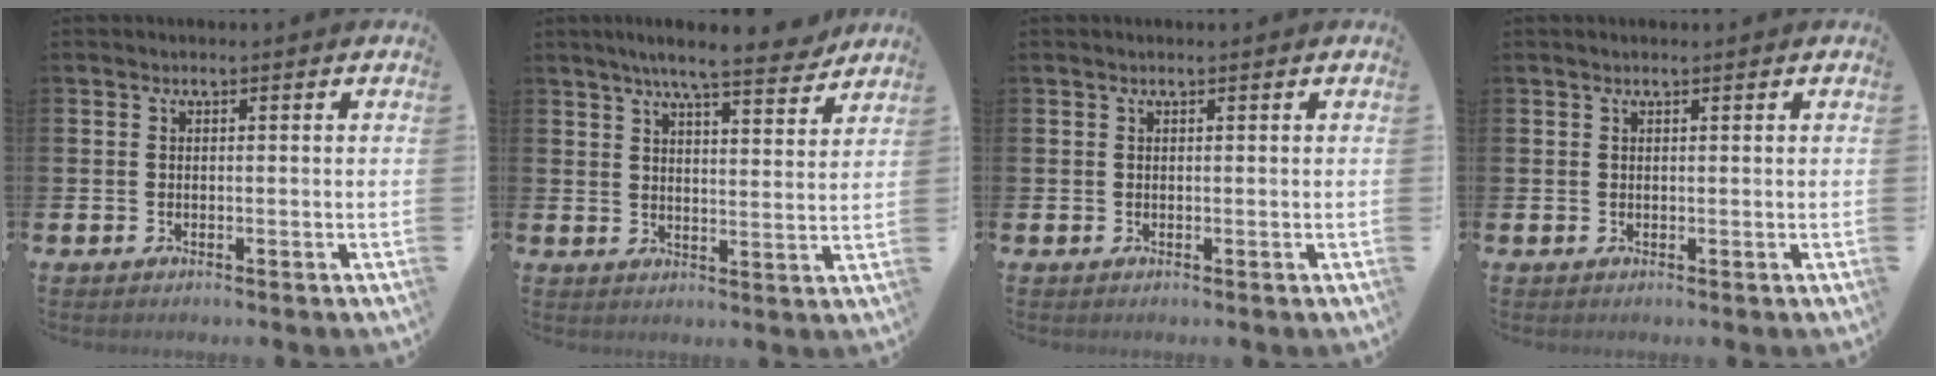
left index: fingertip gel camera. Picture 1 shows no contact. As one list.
[{"total": 7.6, "force": [6.9, 0.5, 3.2], "torque": [-0.059, -0.036, 0.118]}, {"total": 0.0}, {"total": 0.6, "force": [0.5, 0.1, 0.3], "torque": [-0.005, 0.001, 0.008]}]